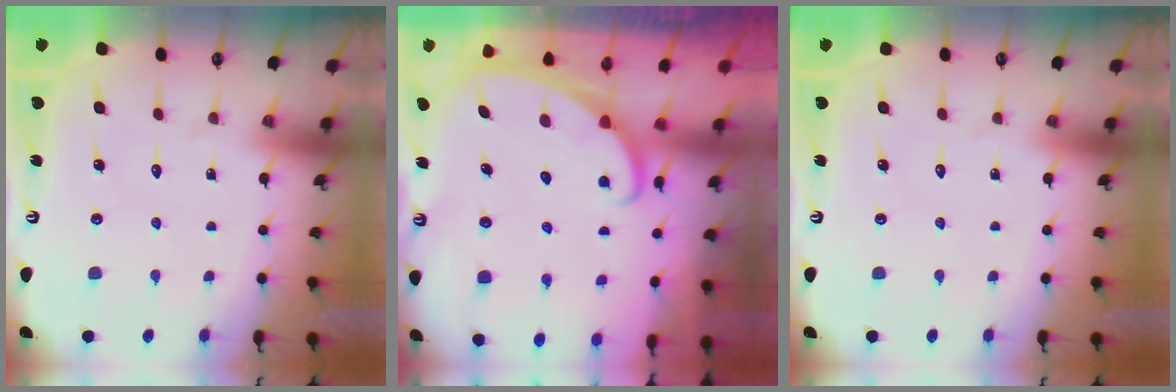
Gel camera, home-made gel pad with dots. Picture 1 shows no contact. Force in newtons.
{"total": 2.2, "press": 2.2, "slide": 0.1}
{"total": 0.0}